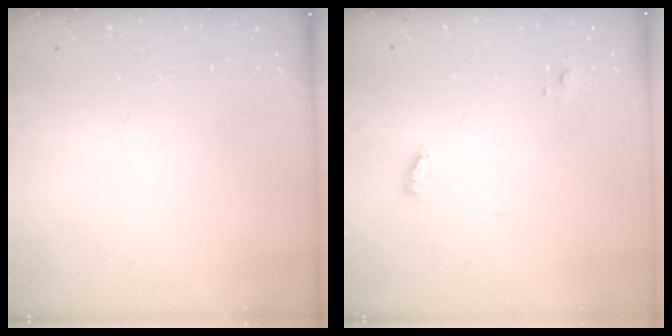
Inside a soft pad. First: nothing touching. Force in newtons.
{"total": 5.9, "press": 5.9, "slide": 0.3}